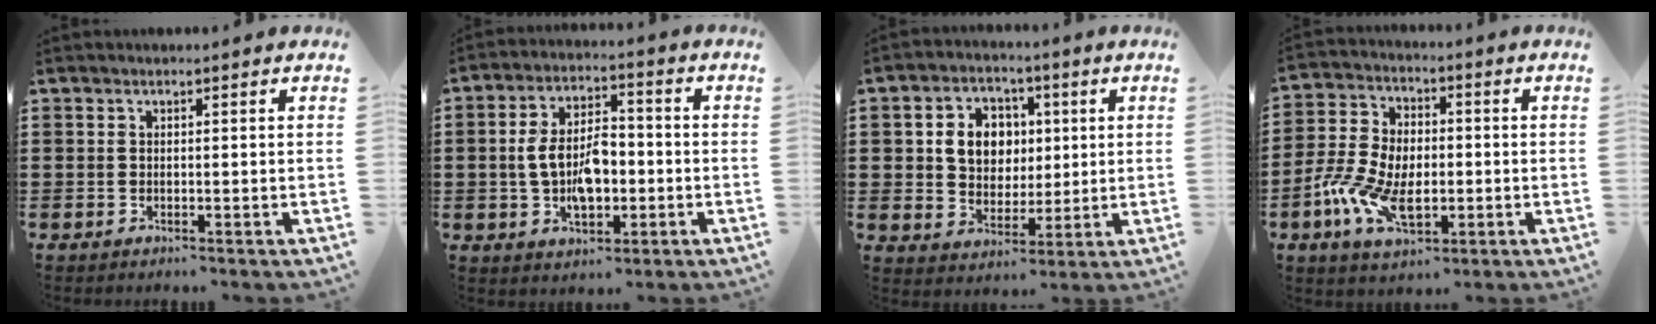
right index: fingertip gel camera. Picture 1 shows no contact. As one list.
[{"total": 8.4, "force": [-1.1, 4.6, 6.9], "torque": [-0.137, 0.008, -0.026]}, {"total": 7.4, "force": [1.2, 6.4, 3.6], "torque": [-0.081, 0.016, 0.016]}, {"total": 10.1, "force": [-2.8, 5.7, 7.8], "torque": [-0.190, -0.002, -0.055]}]